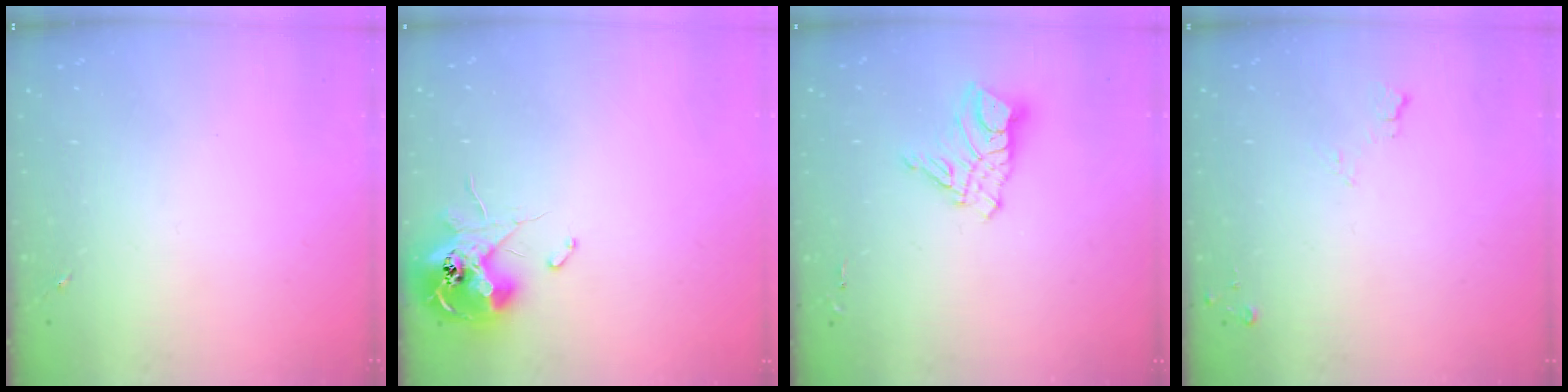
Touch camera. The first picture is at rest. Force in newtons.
{"total": 12.7, "press": 12.6, "slide": 1.5}
{"total": 11.0, "press": 10.9, "slide": 1.0}
{"total": 5.7, "press": 5.6, "slide": 0.7}